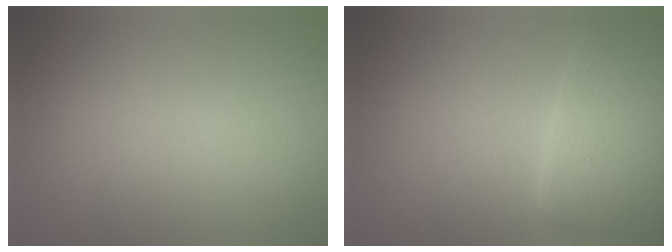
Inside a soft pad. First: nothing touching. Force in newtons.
{"total": 4.9, "press": 4.9, "slide": 0.1}